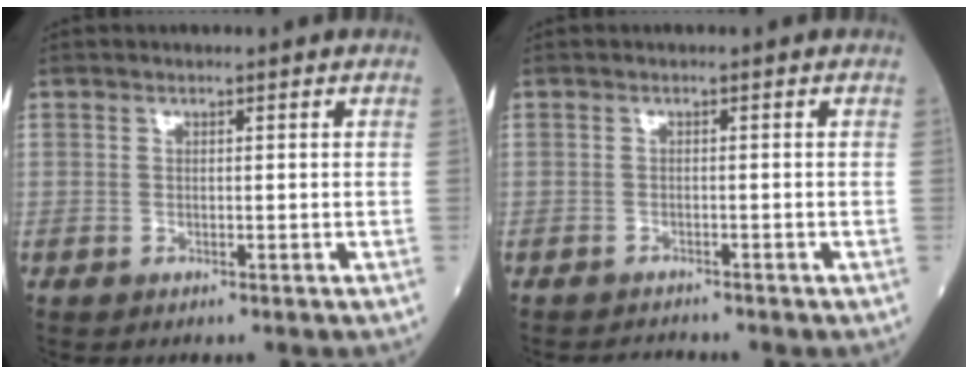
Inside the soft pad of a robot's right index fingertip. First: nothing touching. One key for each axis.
{"total": 1.3, "fx": -1.3, "fy": -0.2, "fz": -0.3, "tx": 0.004, "ty": -0.009, "tz": -0.019}